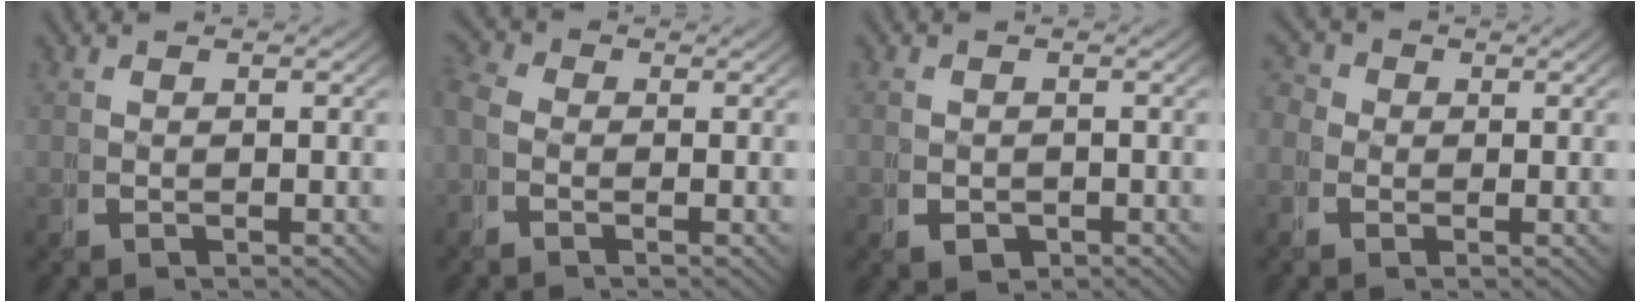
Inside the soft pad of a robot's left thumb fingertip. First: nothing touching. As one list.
[{"total": 3.0, "force": [-0.4, 2.6, 1.4], "torque": [-0.032, 0.000, -0.021]}, {"total": 2.2, "force": [-0.9, 1.8, 1.0], "torque": [-0.021, -0.018, -0.009]}, {"total": 3.0, "force": [0.3, 2.7, 1.4], "torque": [-0.024, -0.002, -0.005]}]